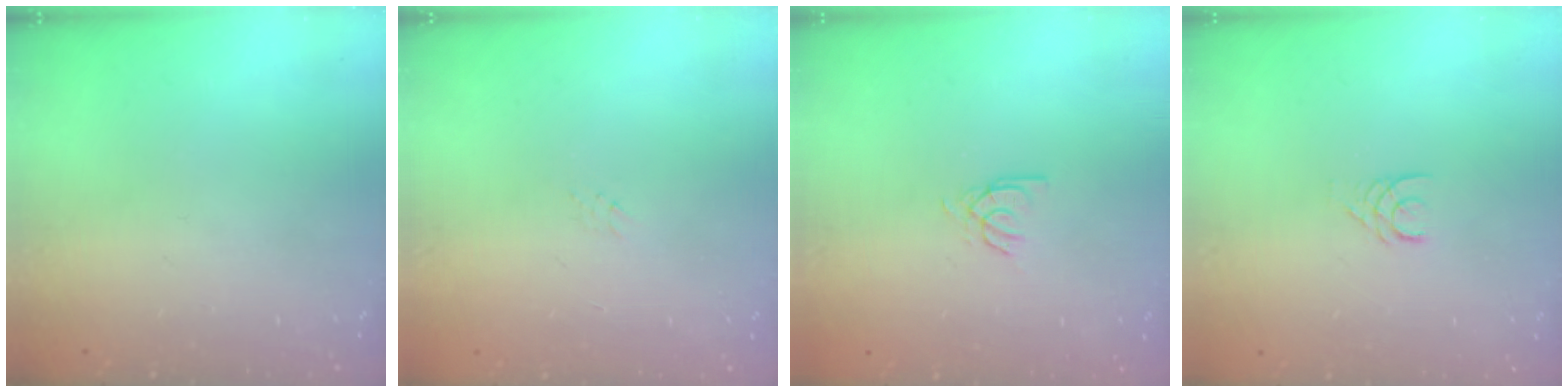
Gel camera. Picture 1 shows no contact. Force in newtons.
{"total": 3.0, "press": 3.0, "slide": 0.1}
{"total": 2.7, "press": 2.7, "slide": 0.2}
{"total": 2.4, "press": 2.4, "slide": 0.2}